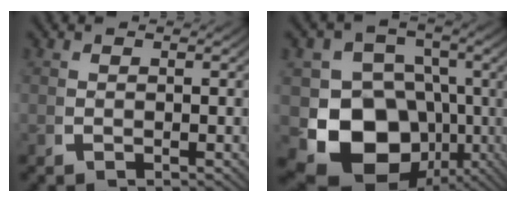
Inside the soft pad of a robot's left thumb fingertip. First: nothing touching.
{"total": 16.7, "force": [-3.2, 13.0, 10.0], "torque": [-0.189, -0.078, -0.029]}